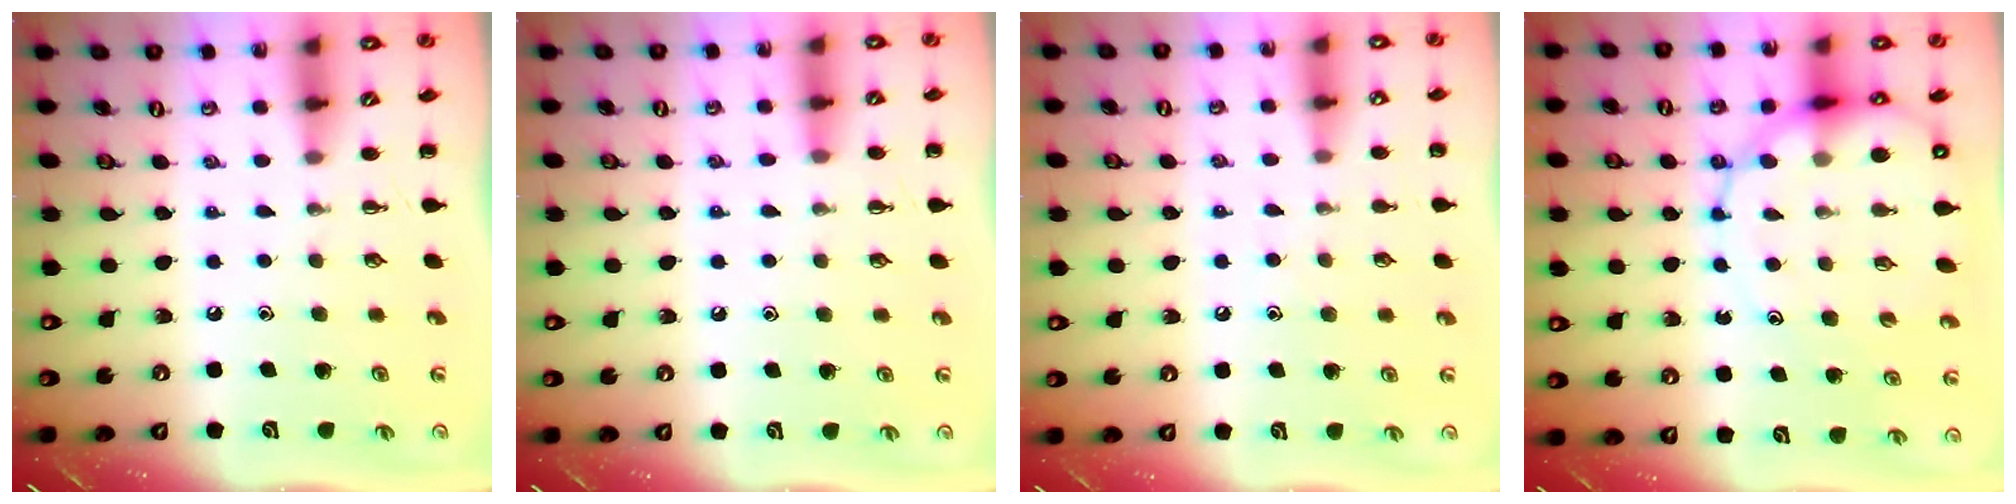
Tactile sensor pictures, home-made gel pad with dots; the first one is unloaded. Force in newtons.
{"total": 8.8, "press": 8.4, "slide": 2.4}
{"total": 5.9, "press": 5.7, "slide": 1.5}
{"total": 14.0, "press": 13.7, "slide": 3.2}